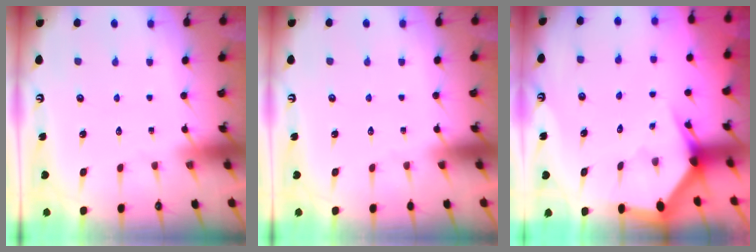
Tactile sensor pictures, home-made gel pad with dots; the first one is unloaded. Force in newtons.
{"total": 0.0}
{"total": 2.6, "press": 2.6, "slide": 0.2}